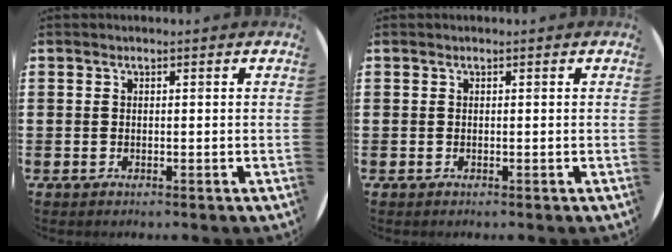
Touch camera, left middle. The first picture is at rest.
{"total": 0.0}